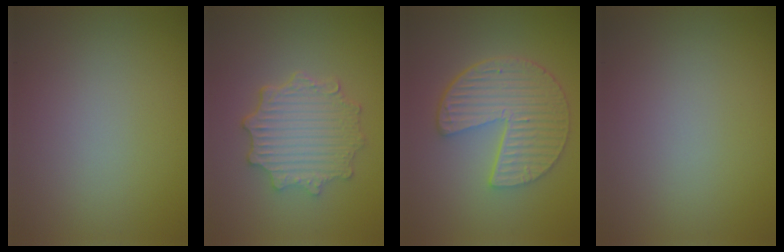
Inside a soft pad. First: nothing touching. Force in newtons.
{"total": 5.2, "press": 4.2, "slide": 3.0}
{"total": 6.7, "press": 4.8, "slide": 4.6}
{"total": 0.0}